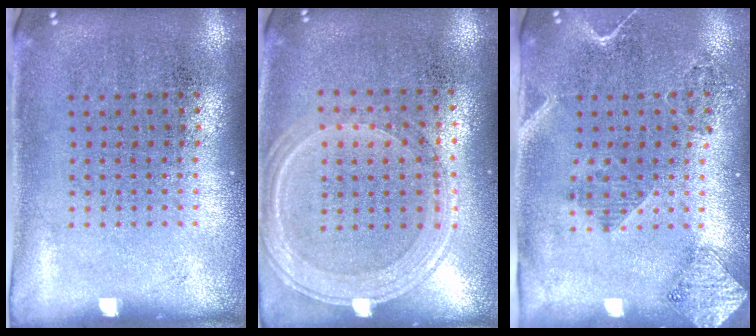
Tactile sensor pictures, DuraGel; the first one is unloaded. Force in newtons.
{"total": 1.2, "press": 1.1, "slide": 0.2}
{"total": 1.9, "press": 1.7, "slide": 0.9}